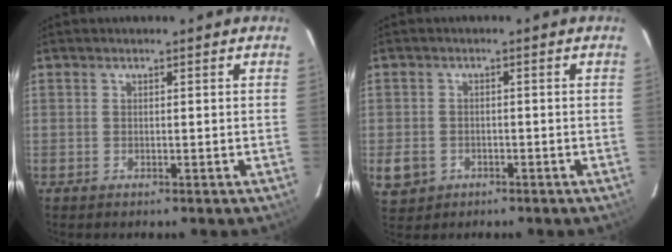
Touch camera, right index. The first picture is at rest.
{"total": 5.3, "force": [-1.8, 4.6, 2.0], "torque": [-0.058, 0.001, -0.023]}